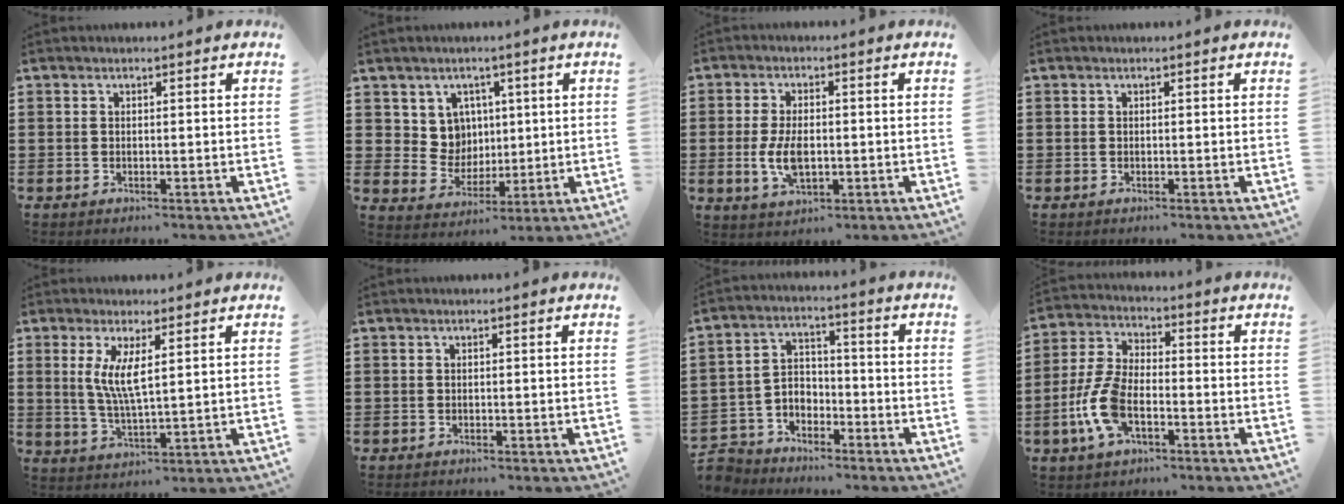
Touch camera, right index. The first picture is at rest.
{"total": 6.8, "force": [2.5, 6.0, 2.0], "torque": [-0.059, 0.008, 0.048]}
{"total": 5.9, "force": [-0.8, 3.2, 4.9], "torque": [-0.108, -0.001, -0.017]}
{"total": 0.0}
{"total": 5.7, "force": [1.6, 1.3, 5.3], "torque": [-0.107, -0.001, 0.027]}
{"total": 0.0}
{"total": 4.5, "force": [-3.8, 2.4, -0.1], "torque": [-0.022, -0.003, -0.084]}
{"total": 8.7, "force": [-3.1, 4.2, 6.9], "torque": [-0.181, -0.009, -0.067]}